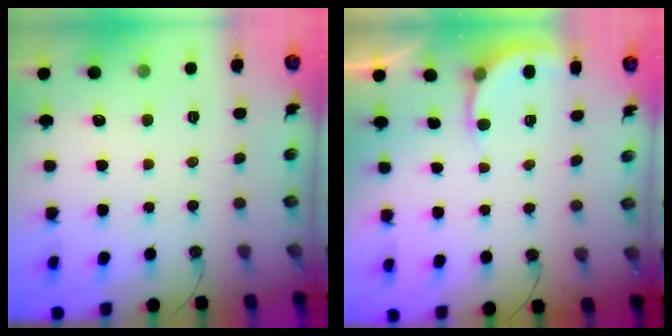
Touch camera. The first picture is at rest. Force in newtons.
{"total": 2.9, "press": 2.9, "slide": 0.2}